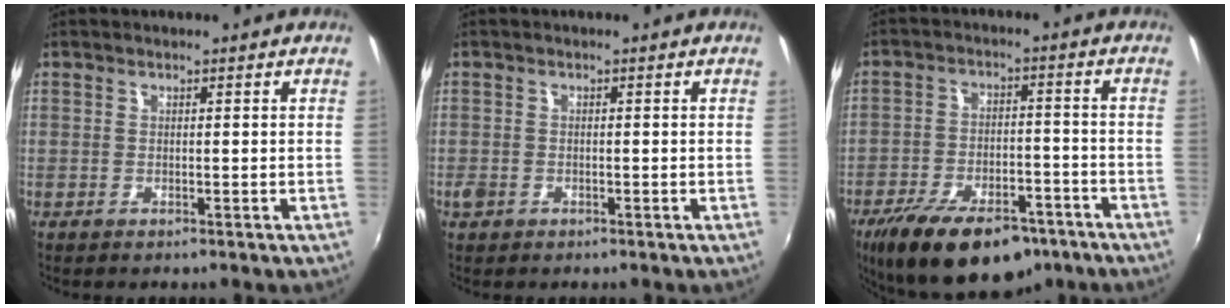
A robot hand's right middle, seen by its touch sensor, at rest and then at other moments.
{"total": 2.1, "force": [-1.2, 1.5, 0.8], "torque": [-0.018, -0.002, -0.023]}
{"total": 19.6, "force": [-13.5, 8.4, 11.4], "torque": [-0.217, -0.022, -0.198]}